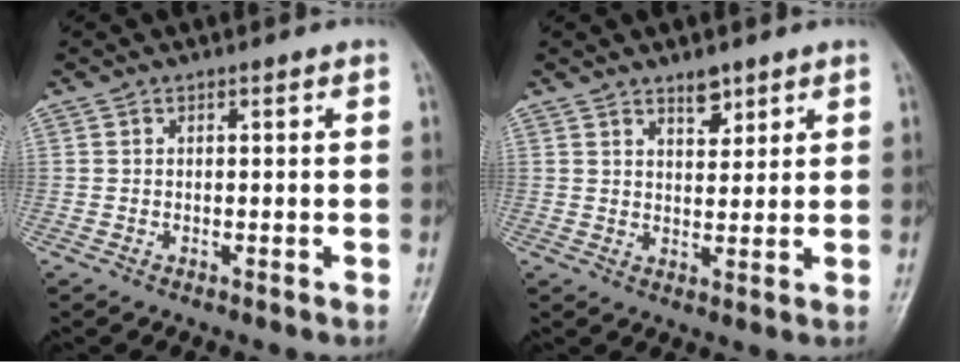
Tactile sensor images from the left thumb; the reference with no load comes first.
{"total": 3.8, "force": [2.7, 1.8, 2.0], "torque": [-0.014, -0.019, 0.045]}